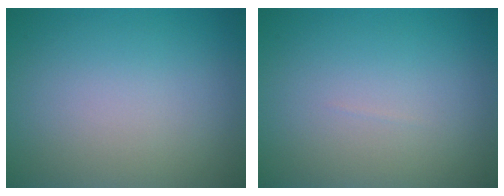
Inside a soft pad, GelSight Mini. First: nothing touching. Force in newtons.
{"total": 0.0}